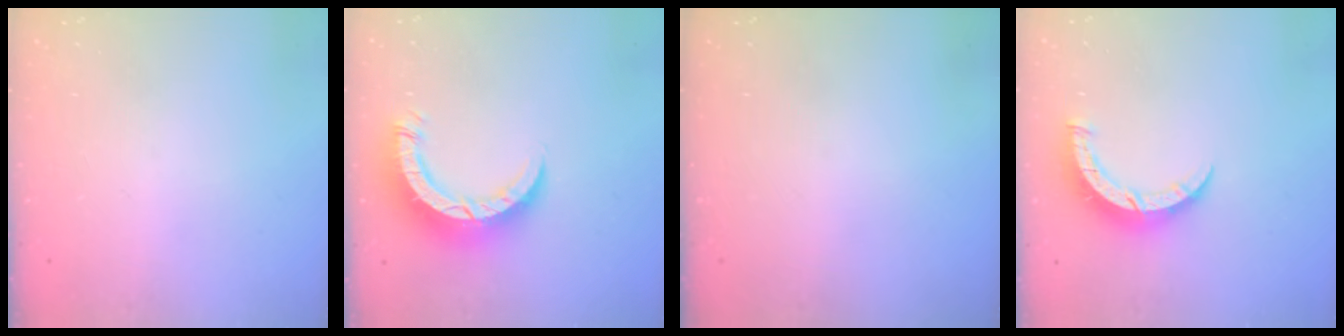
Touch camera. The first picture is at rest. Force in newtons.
{"total": 8.3, "press": 8.2, "slide": 0.8}
{"total": 0.0}
{"total": 7.0, "press": 7.0, "slide": 0.4}